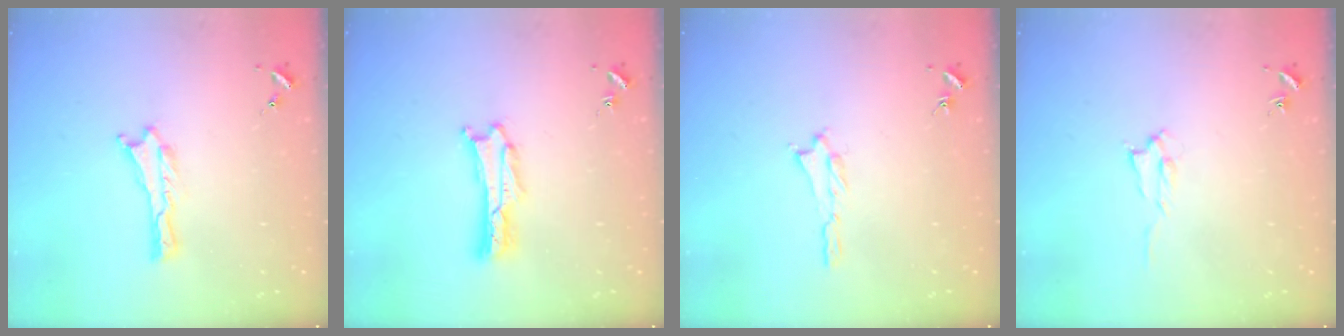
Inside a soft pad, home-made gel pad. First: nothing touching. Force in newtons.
{"total": 1.4, "press": 1.4, "slide": 0.0}
{"total": 1.2, "press": 1.2, "slide": 0.3}
{"total": 1.4, "press": 1.4, "slide": 0.2}